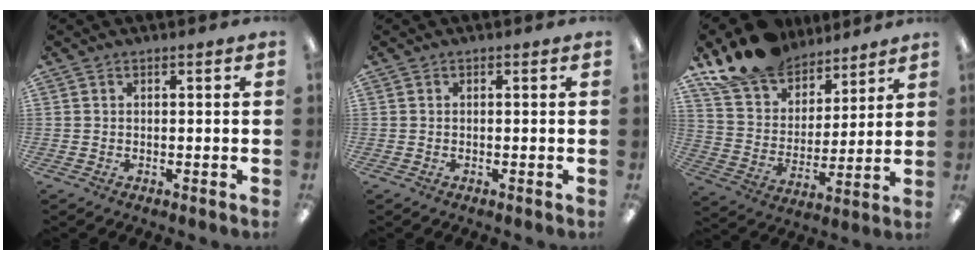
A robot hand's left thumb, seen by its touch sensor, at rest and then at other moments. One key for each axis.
{"total": 0.0}
{"total": 17.3, "fx": 14.6, "fy": 8.2, "fz": 4.5, "tx": -0.095, "ty": -0.111, "tz": 0.271}